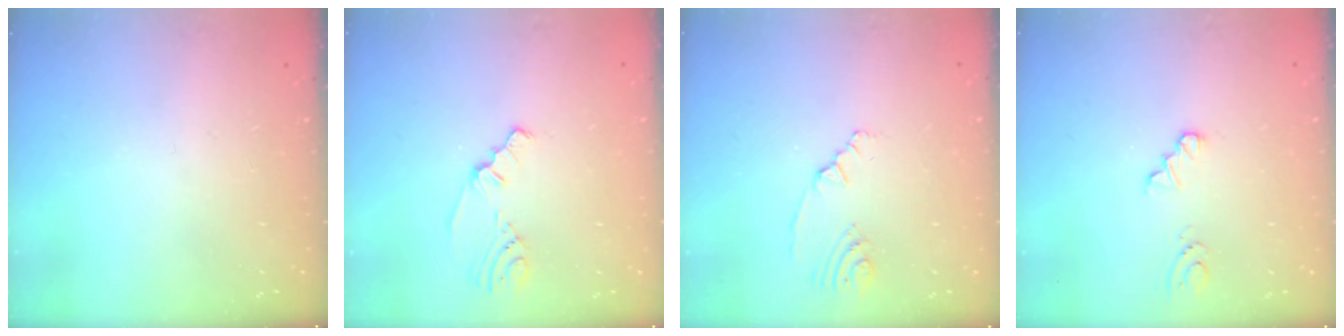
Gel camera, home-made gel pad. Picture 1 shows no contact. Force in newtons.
{"total": 2.0, "press": 1.4, "slide": 1.4}
{"total": 2.5, "press": 2.2, "slide": 1.1}
{"total": 1.3, "press": 1.3, "slide": 0.2}